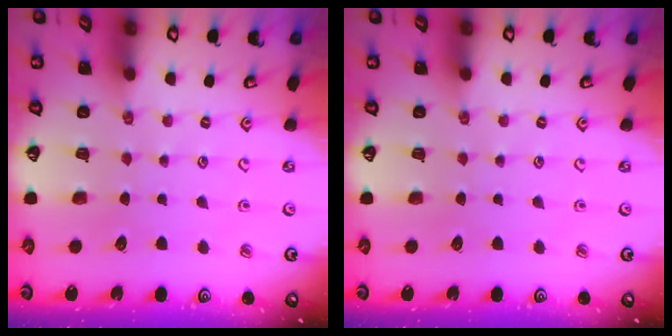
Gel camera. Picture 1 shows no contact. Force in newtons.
{"total": 0.0}